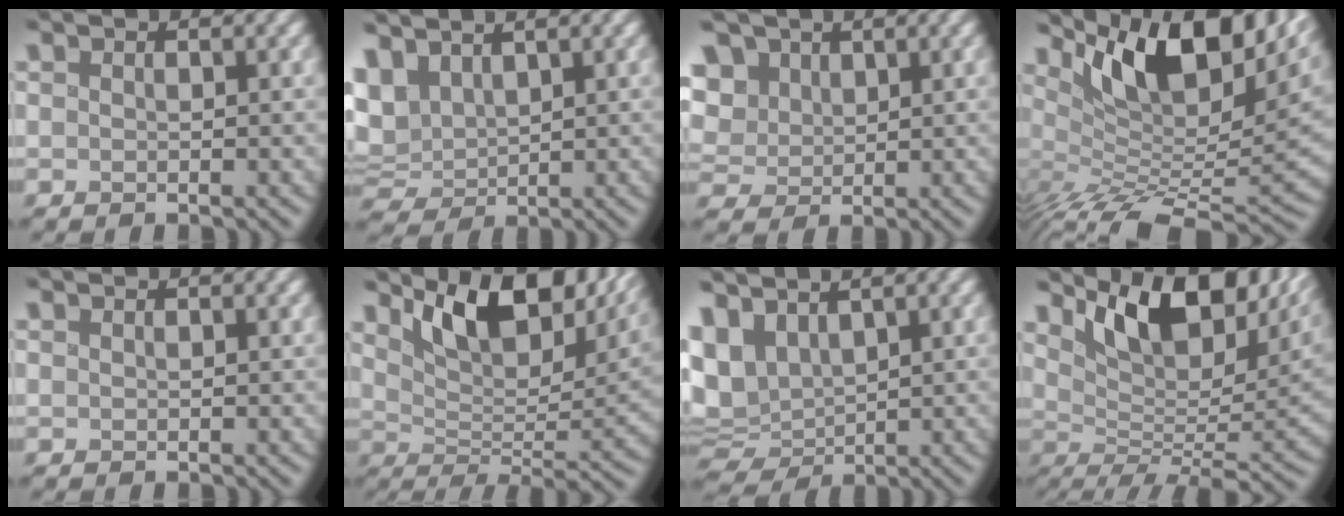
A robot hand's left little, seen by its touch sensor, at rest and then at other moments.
{"total": 6.7, "force": [3.5, 3.9, 4.1], "torque": [-0.107, 0.016, 0.068]}
{"total": 5.3, "force": [2.6, 3.8, 2.6], "torque": [-0.089, 0.009, 0.049]}
{"total": 13.2, "force": [3.0, 5.9, 11.4], "torque": [-0.165, 0.004, 0.063]}
{"total": 0.0}
{"total": 11.5, "force": [6.9, 4.6, 8.0], "torque": [-0.120, 0.002, 0.126]}
{"total": 6.9, "force": [2.9, 4.2, 4.6], "torque": [-0.114, 0.001, 0.061]}
{"total": 12.9, "force": [6.6, 5.4, 9.7], "torque": [-0.137, 0.009, 0.115]}